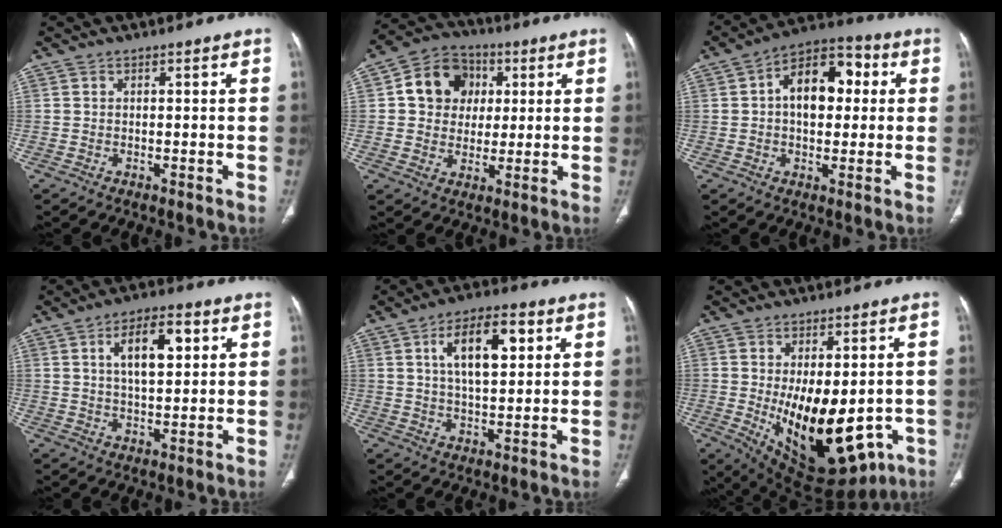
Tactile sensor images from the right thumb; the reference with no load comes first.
{"total": 11.6, "force": [2.5, 10.0, 5.4], "torque": [-0.055, 0.006, 0.034]}
{"total": 11.7, "force": [1.4, 7.7, 8.7], "torque": [-0.101, 0.030, 0.012]}
{"total": 9.6, "force": [3.0, 4.4, 8.1], "torque": [-0.116, 0.000, 0.048]}
{"total": 11.7, "force": [3.7, 5.3, 9.7], "torque": [-0.146, -0.001, 0.061]}
{"total": 21.0, "force": [-3.7, 10.9, 17.5], "torque": [-0.246, -0.020, -0.019]}